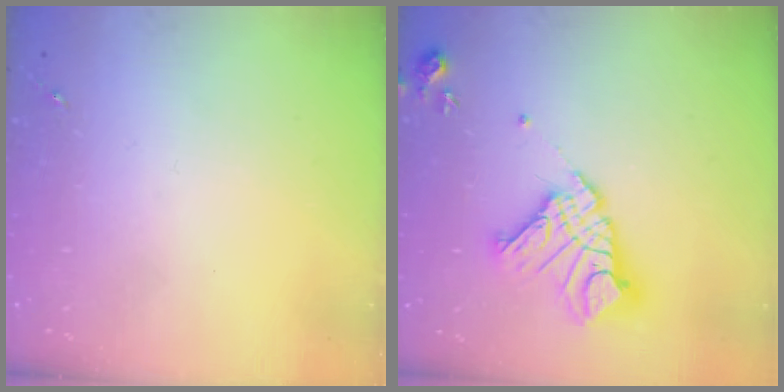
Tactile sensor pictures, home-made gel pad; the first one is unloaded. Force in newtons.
{"total": 15.8, "press": 15.7, "slide": 1.9}